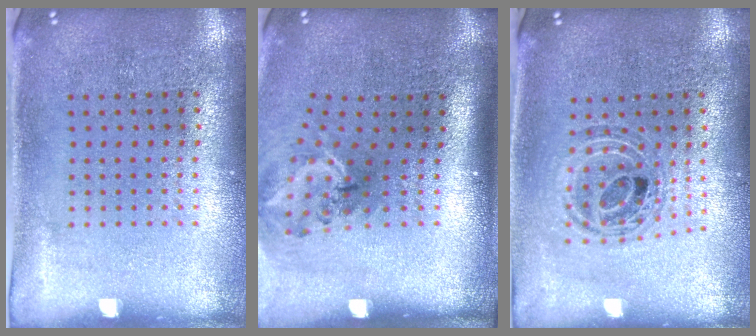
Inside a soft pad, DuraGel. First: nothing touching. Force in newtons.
{"total": 1.7, "press": 1.2, "slide": 1.3}
{"total": 0.8, "press": 0.8, "slide": 0.2}